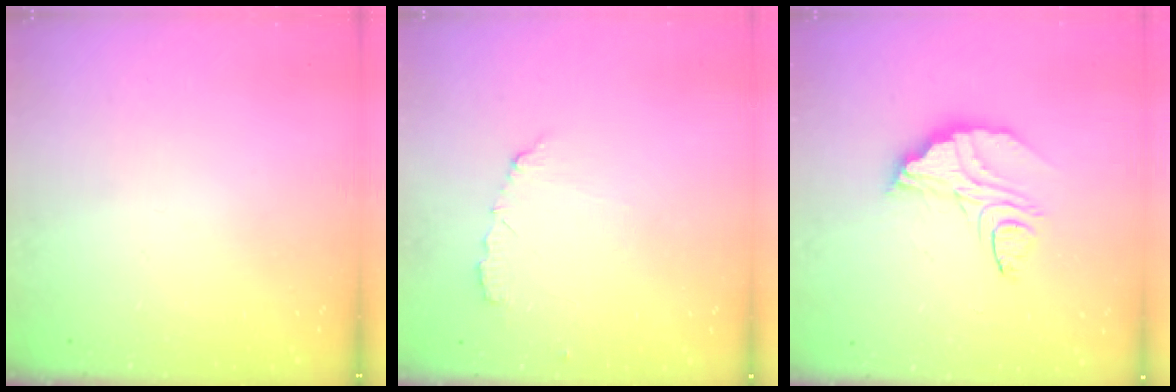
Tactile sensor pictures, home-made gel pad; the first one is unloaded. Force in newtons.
{"total": 6.0, "press": 6.0, "slide": 0.3}
{"total": 9.8, "press": 9.8, "slide": 0.4}